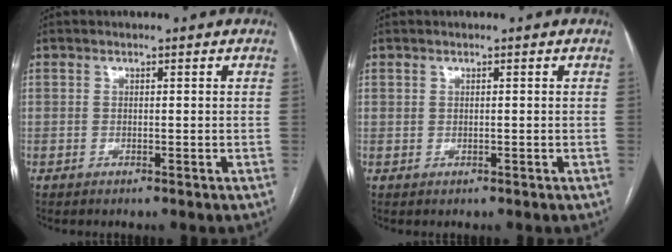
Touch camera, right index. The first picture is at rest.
{"total": 0.0}